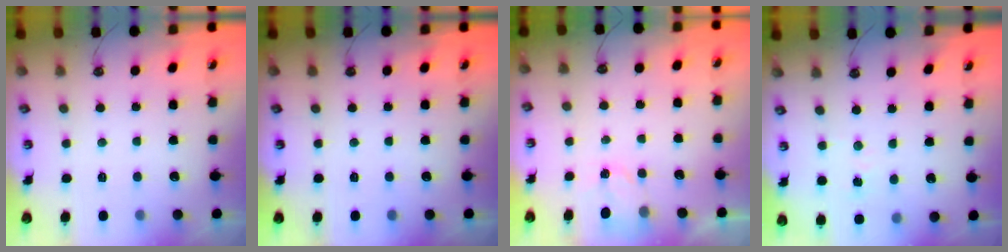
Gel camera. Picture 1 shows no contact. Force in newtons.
{"total": 0.0}
{"total": 2.4, "press": 2.4, "slide": 0.3}
{"total": 4.4, "press": 4.4, "slide": 0.4}